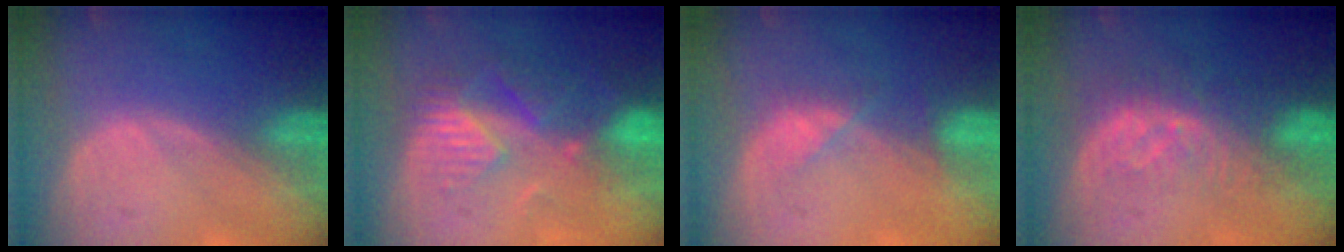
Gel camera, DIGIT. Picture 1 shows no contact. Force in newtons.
{"total": 8.9, "press": 7.7, "slide": 4.5}
{"total": 2.9, "press": 2.9, "slide": 0.7}
{"total": 8.3, "press": 7.3, "slide": 3.9}